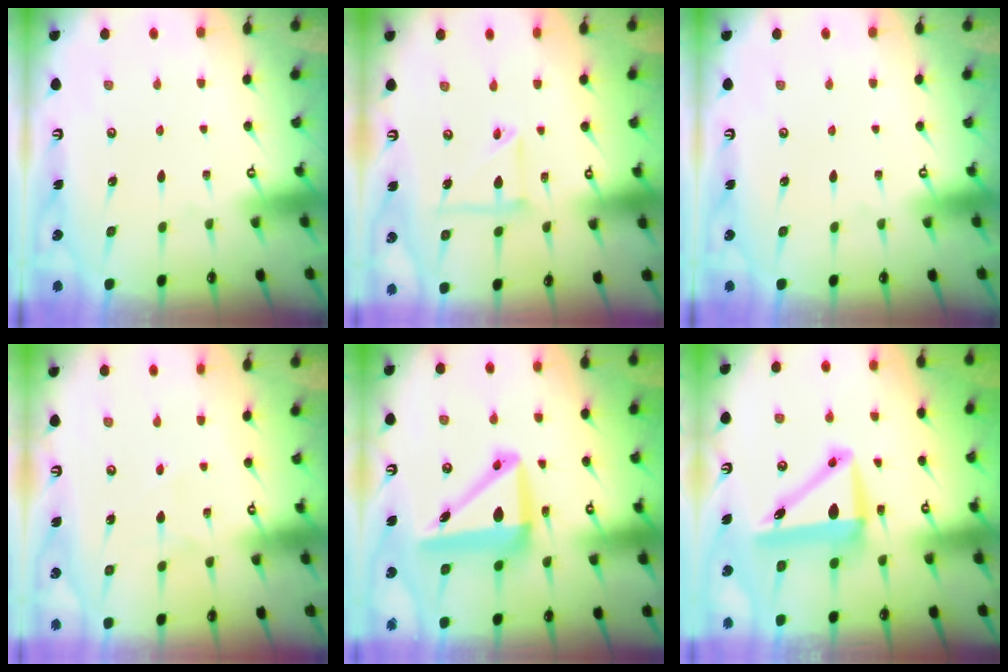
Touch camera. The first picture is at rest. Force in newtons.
{"total": 7.9, "press": 7.8, "slide": 0.7}
{"total": 0.0}
{"total": 2.1, "press": 2.1, "slide": 0.2}
{"total": 13.2, "press": 12.9, "slide": 2.9}
{"total": 9.1, "press": 8.9, "slide": 2.1}